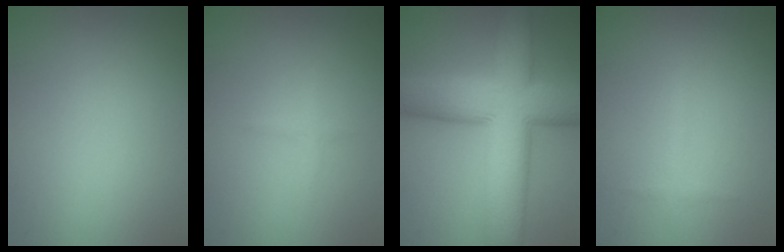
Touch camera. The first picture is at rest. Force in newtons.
{"total": 0.7, "press": 0.7, "slide": 0.1}
{"total": 12.3, "press": 12.3, "slide": 0.6}
{"total": 0.8, "press": 0.8, "slide": 0.0}